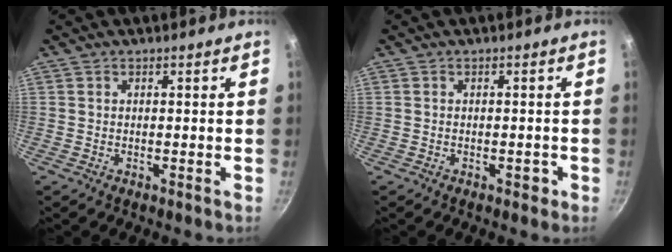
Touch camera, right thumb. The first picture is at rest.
{"total": 1.2, "force": [-0.6, 0.7, 0.8], "torque": [-0.005, 0.007, -0.006]}